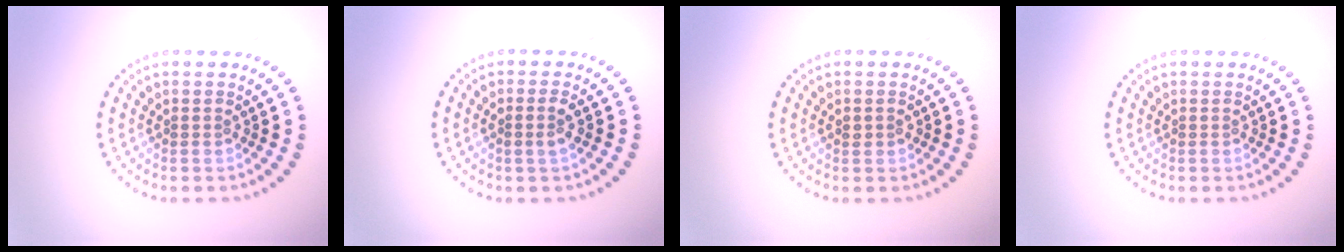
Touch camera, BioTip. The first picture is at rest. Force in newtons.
{"total": 1.2, "press": 1.1, "slide": 0.6}
{"total": 1.1, "press": 1.1, "slide": 0.0}
{"total": 0.0}